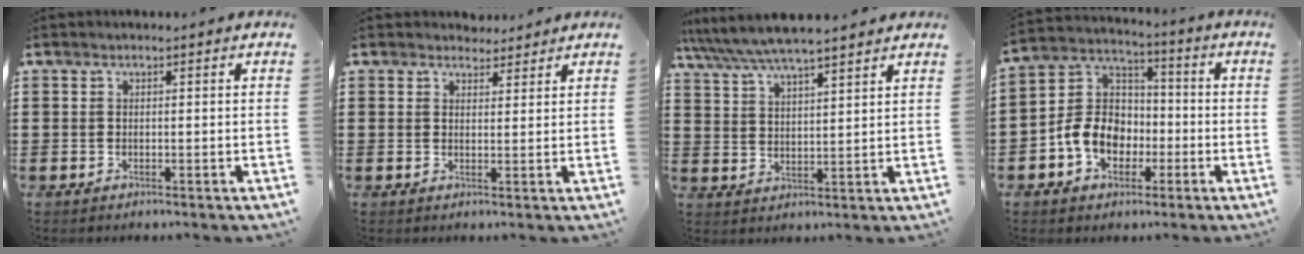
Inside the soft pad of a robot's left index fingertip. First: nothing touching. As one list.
[{"total": 2.6, "force": [2.4, 1.0, 0.1], "torque": [0.000, -0.002, 0.045]}, {"total": 6.3, "force": [5.7, 0.6, 2.5], "torque": [-0.069, -0.022, 0.100]}, {"total": 9.1, "force": [-3.4, 7.1, 4.5], "torque": [-0.128, 0.016, -0.073]}]